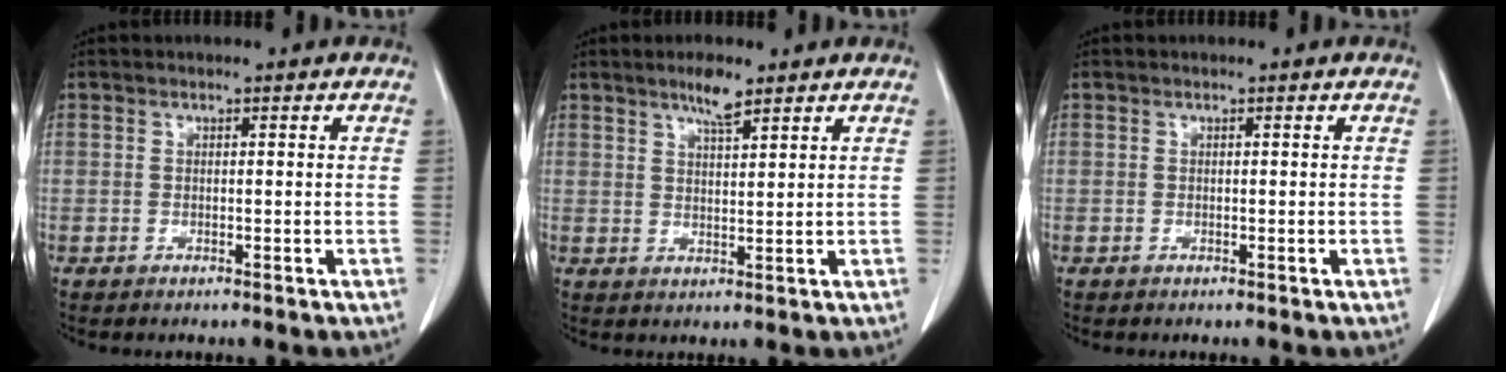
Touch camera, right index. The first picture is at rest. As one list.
[{"total": 3.8, "force": [2.8, 0.6, 2.5], "torque": [-0.047, 0.001, 0.050]}, {"total": 0.0}]